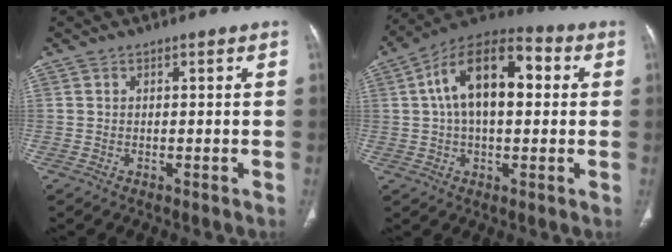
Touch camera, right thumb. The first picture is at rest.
{"total": 16.7, "force": [2.9, 9.0, 13.7], "torque": [-0.218, 0.032, 0.040]}